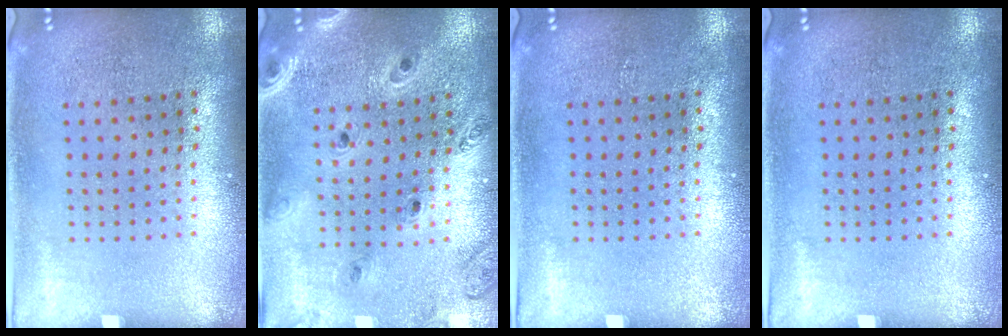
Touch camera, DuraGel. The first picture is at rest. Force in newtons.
{"total": 1.3, "press": 1.3, "slide": 0.2}
{"total": 0.0}
{"total": 0.0}